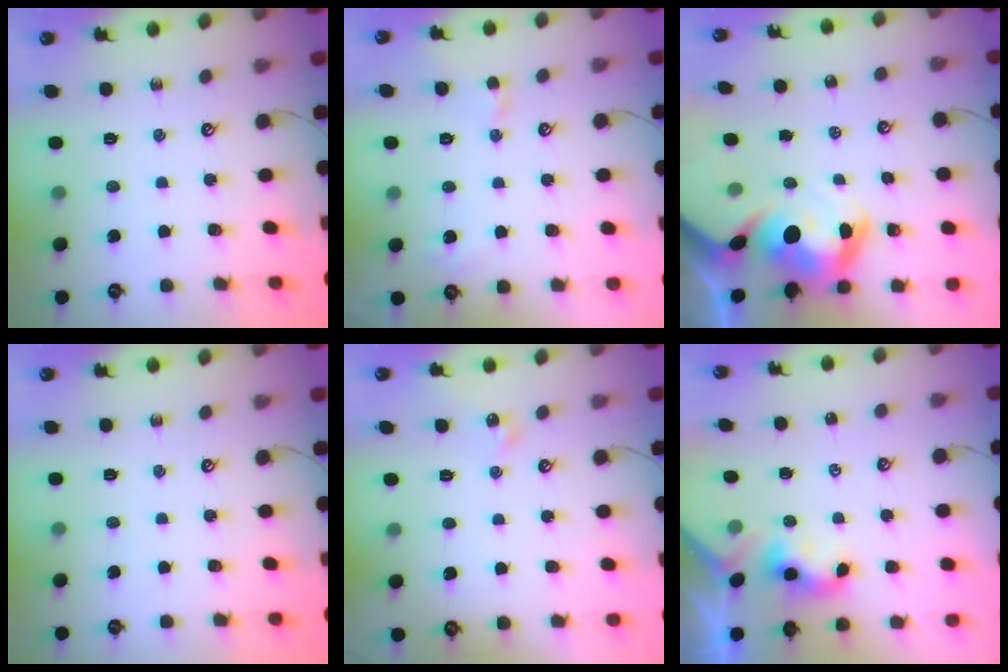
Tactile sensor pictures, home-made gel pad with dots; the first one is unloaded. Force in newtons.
{"total": 2.1, "press": 2.0, "slide": 0.6}
{"total": 12.9, "press": 12.8, "slide": 1.1}
{"total": 0.0}
{"total": 1.9, "press": 1.8, "slide": 0.5}
{"total": 2.3, "press": 2.3, "slide": 0.2}